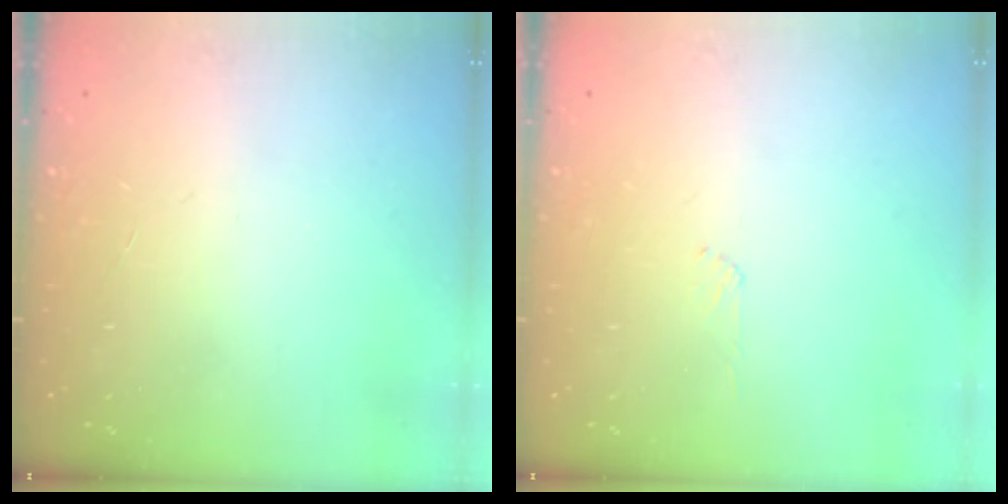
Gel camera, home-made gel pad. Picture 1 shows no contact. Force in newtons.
{"total": 3.2, "press": 3.2, "slide": 0.4}